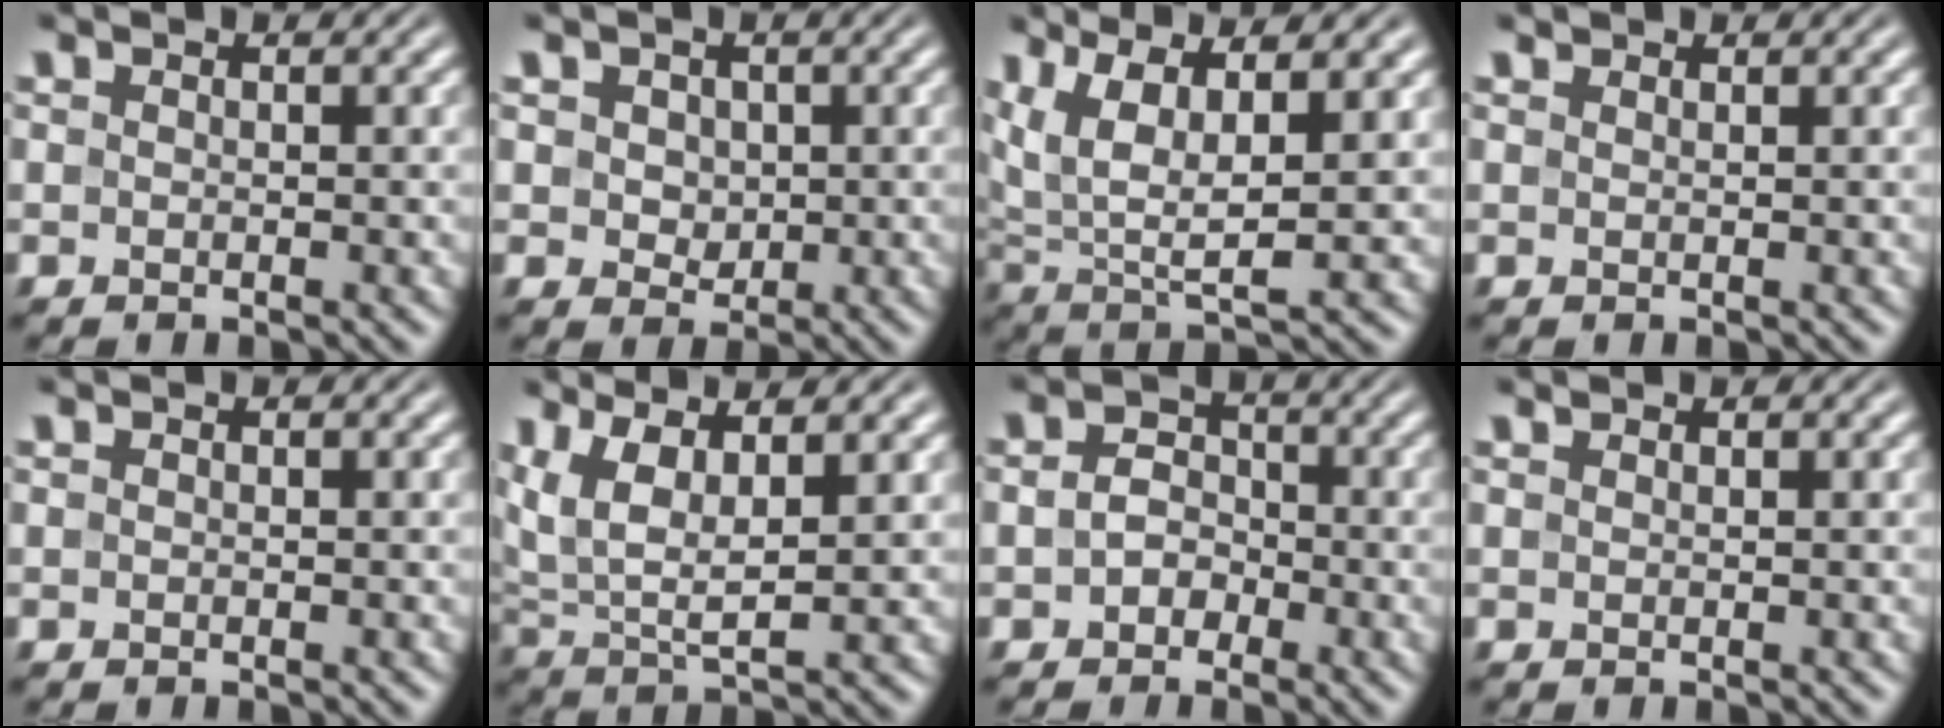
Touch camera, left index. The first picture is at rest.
{"total": 2.8, "force": [0.8, 2.2, 1.5], "torque": [-0.032, 0.012, 0.012]}
{"total": 7.0, "force": [3.1, 2.5, 5.8], "torque": [-0.124, -0.001, 0.061]}
{"total": 1.0, "force": [0.9, 0.1, 0.2], "torque": [-0.009, -0.005, 0.008]}
{"total": 0.0}
{"total": 5.6, "force": [2.5, 2.2, 4.5], "torque": [-0.100, -0.001, 0.051]}
{"total": 2.3, "force": [-0.7, 1.9, 1.1], "torque": [-0.018, 0.006, -0.020]}
{"total": 0.6, "force": [0.6, 0.1, 0.1], "torque": [-0.006, -0.005, 0.006]}